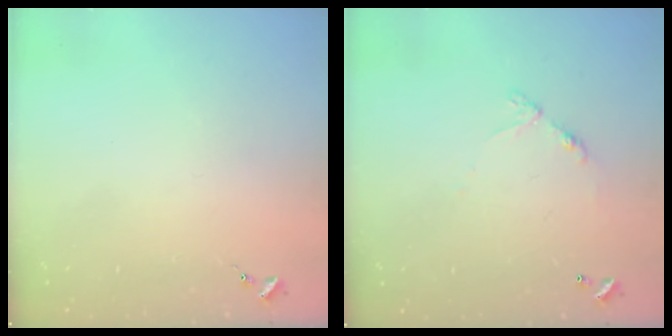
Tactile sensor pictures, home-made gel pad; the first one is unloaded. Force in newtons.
{"total": 6.8, "press": 6.8, "slide": 0.5}